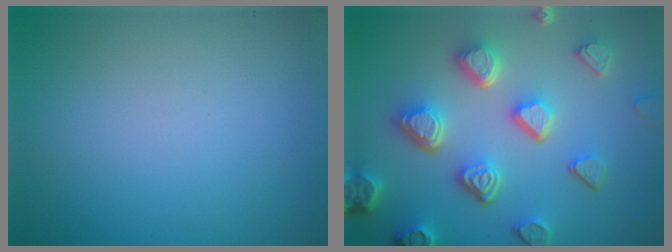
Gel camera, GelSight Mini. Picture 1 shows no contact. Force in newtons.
{"total": 6.8, "press": 5.4, "slide": 4.2}